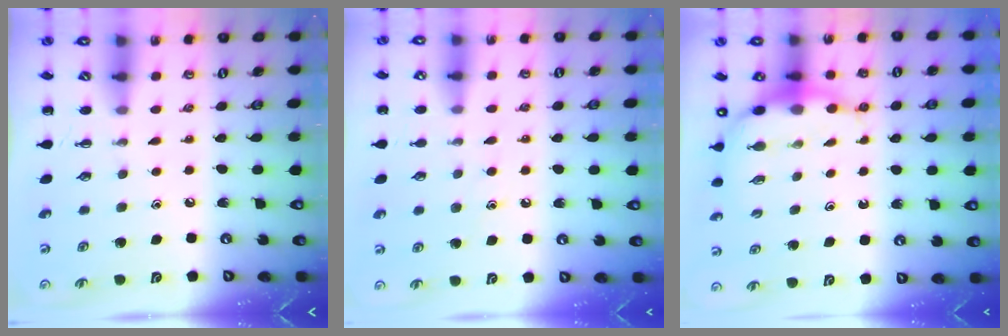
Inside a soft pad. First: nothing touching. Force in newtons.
{"total": 8.3, "press": 8.2, "slide": 1.4}
{"total": 7.1, "press": 7.0, "slide": 1.1}